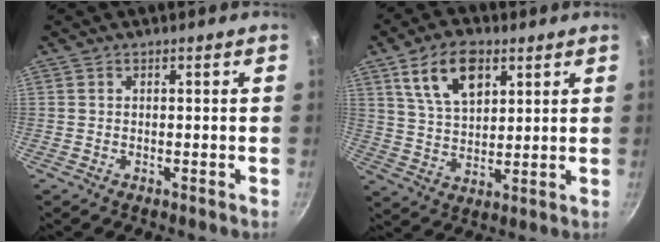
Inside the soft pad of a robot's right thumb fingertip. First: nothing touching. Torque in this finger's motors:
{"motor_torque": [-0.09, 0.34, 0.75, 0.96, 0.25]}